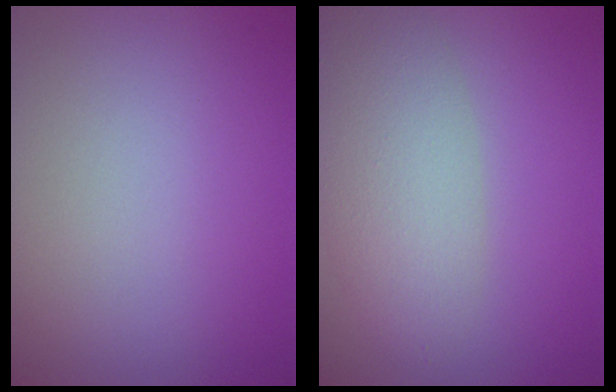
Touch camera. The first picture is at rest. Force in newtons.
{"total": 5.2, "press": 5.2, "slide": 0.3}